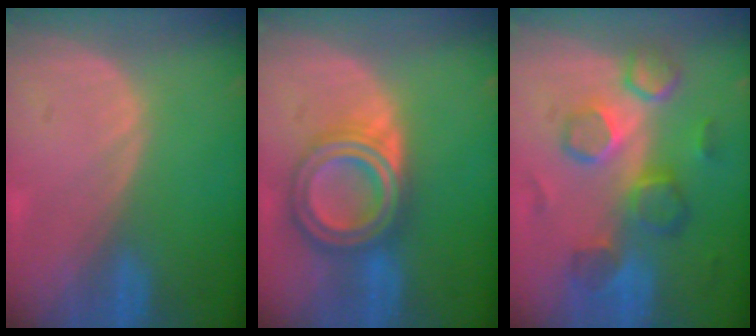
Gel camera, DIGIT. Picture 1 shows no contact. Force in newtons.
{"total": 8.0, "press": 8.0, "slide": 0.5}
{"total": 9.3, "press": 8.7, "slide": 3.2}